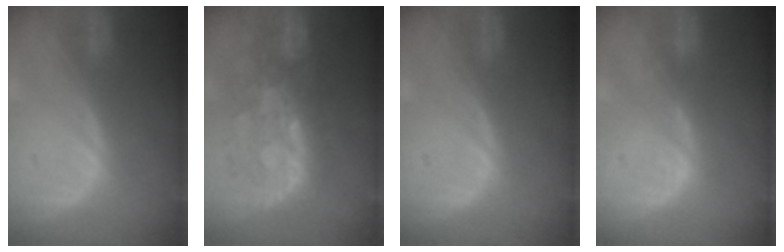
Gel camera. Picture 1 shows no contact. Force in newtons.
{"total": 9.1, "press": 8.6, "slide": 2.9}
{"total": 0.0}
{"total": 1.9, "press": 1.5, "slide": 1.1}